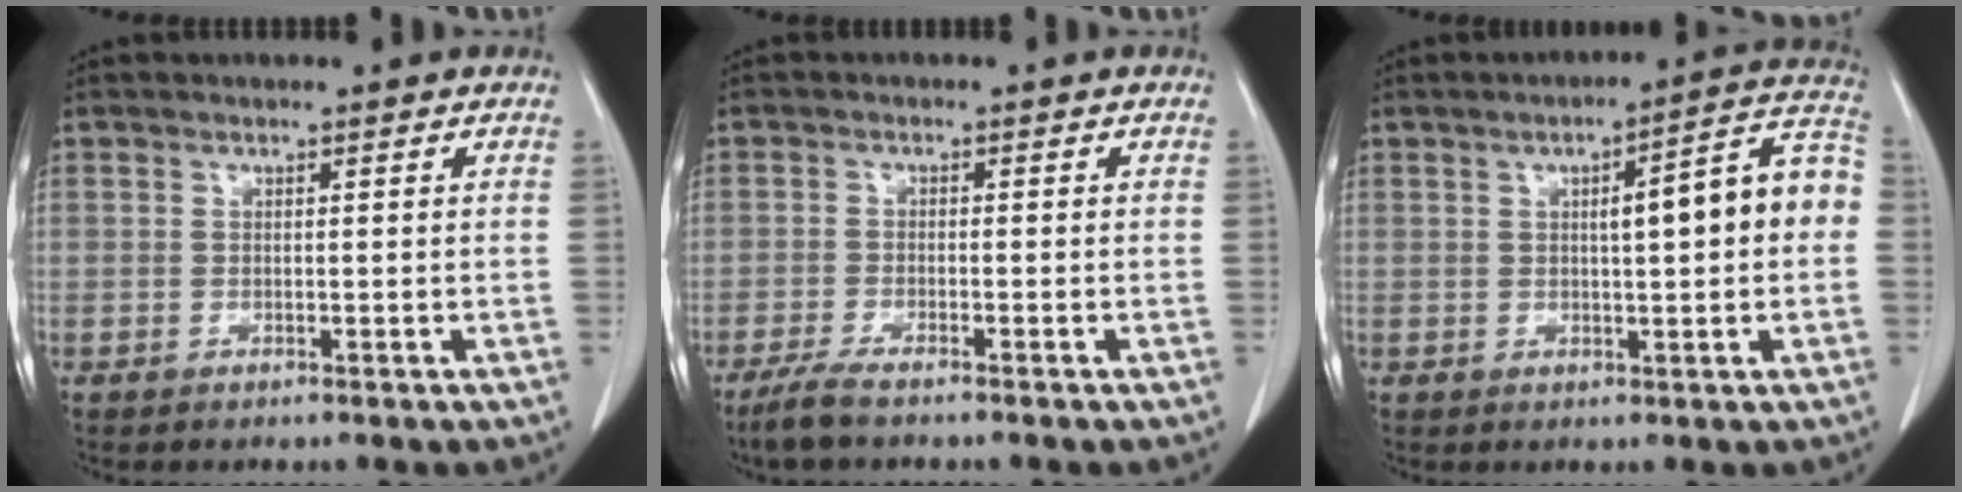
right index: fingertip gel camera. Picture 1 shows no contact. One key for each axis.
{"total": 3.8, "fx": -3.1, "fy": 0.3, "fz": 2.2, "tx": -0.048, "ty": -0.009, "tz": -0.057}
{"total": 10.3, "fx": 0.6, "fy": 1.5, "fz": 10.2, "tx": -0.135, "ty": 0.034, "tz": 0.007}